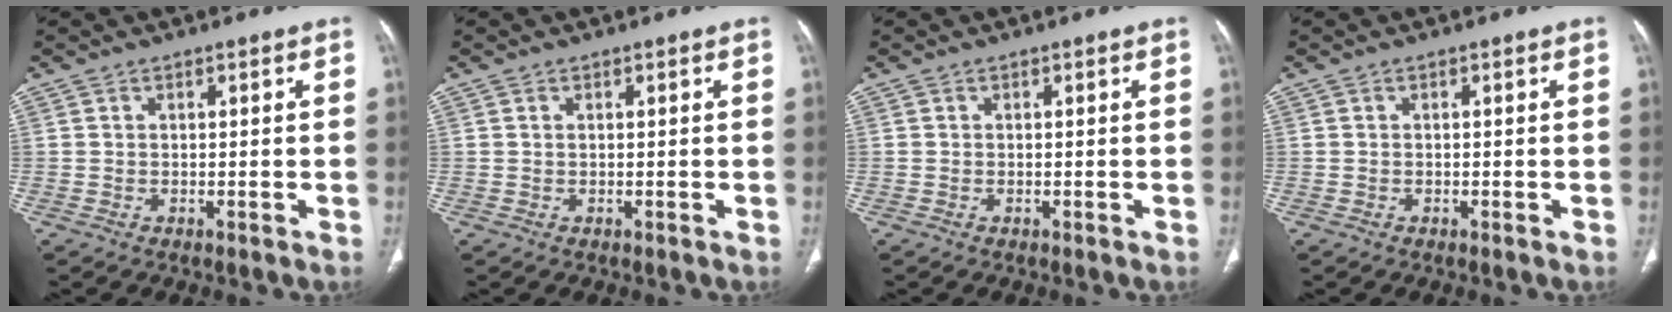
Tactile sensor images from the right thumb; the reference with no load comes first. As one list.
[{"total": 0.0}, {"total": 0.0}, {"total": 0.0}]